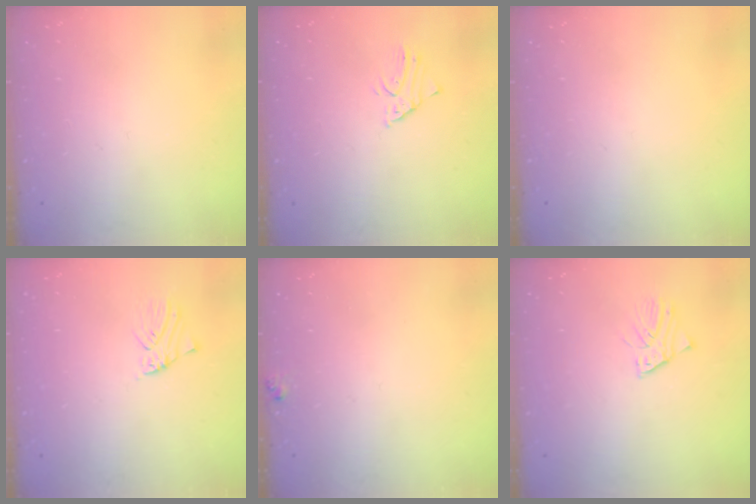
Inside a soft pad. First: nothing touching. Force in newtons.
{"total": 1.9, "press": 1.9, "slide": 0.1}
{"total": 0.0}
{"total": 1.1, "press": 1.1, "slide": 0.1}
{"total": 3.4, "press": 3.4, "slide": 0.4}
{"total": 1.6, "press": 1.6, "slide": 0.3}